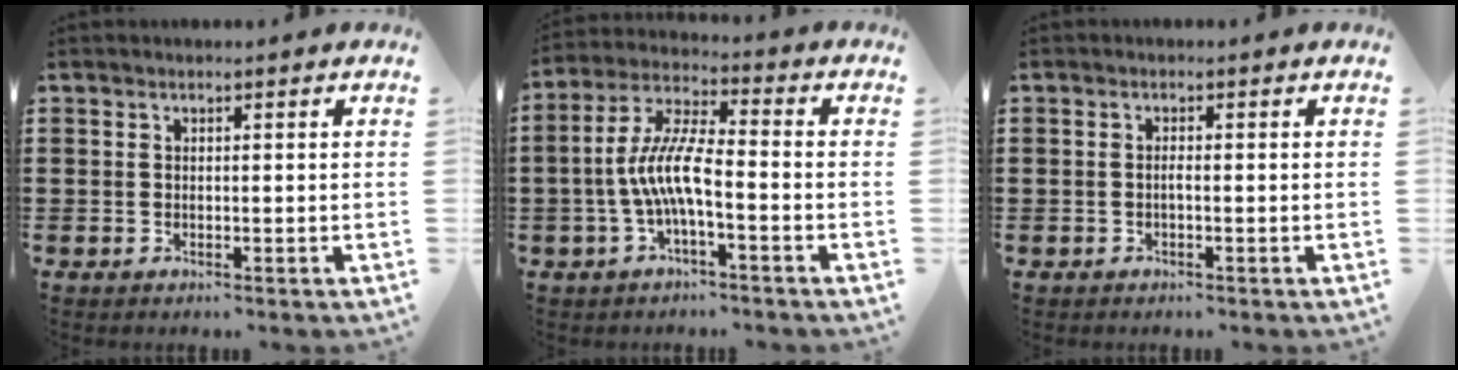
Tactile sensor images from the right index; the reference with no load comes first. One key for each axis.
{"total": 8.1, "fx": -2.3, "fy": 1.8, "fz": 7.6, "tx": -0.171, "ty": -0.011, "tz": -0.051}
{"total": 0.7, "fx": -0.3, "fy": 0.1, "fz": 0.6, "tx": -0.012, "ty": -0.002, "tz": -0.006}